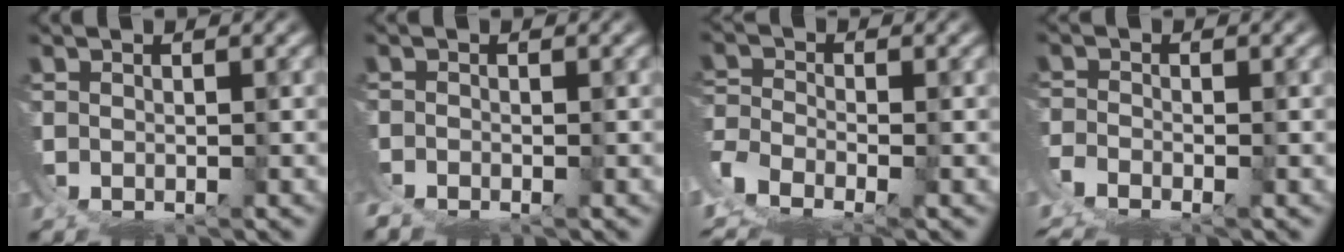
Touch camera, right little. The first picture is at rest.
{"total": 1.6, "force": [-1.5, 0.5, 0.0], "torque": [-0.010, -0.011, -0.028]}
{"total": 4.5, "force": [-3.4, 2.1, 2.1], "torque": [-0.053, -0.025, -0.058]}
{"total": 2.8, "force": [-2.6, 0.8, 0.6], "torque": [-0.009, -0.015, -0.050]}